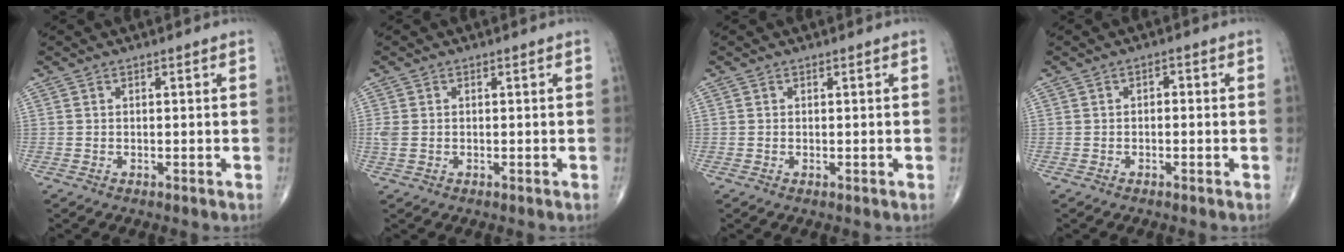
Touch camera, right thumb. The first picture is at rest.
{"total": 2.0, "force": [-0.1, 1.4, 1.5], "torque": [-0.048, 0.005, 0.000]}
{"total": 0.0}
{"total": 1.3, "force": [-0.1, 0.8, 1.0], "torque": [-0.006, 0.007, -0.008]}